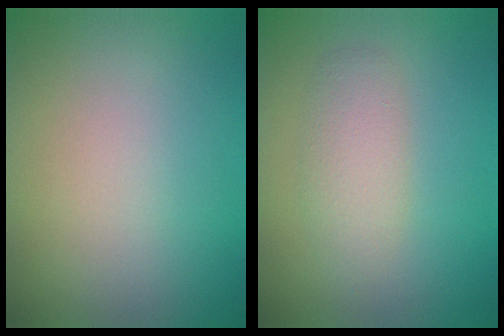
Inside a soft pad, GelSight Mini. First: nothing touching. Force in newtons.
{"total": 2.7, "press": 2.7, "slide": 0.1}